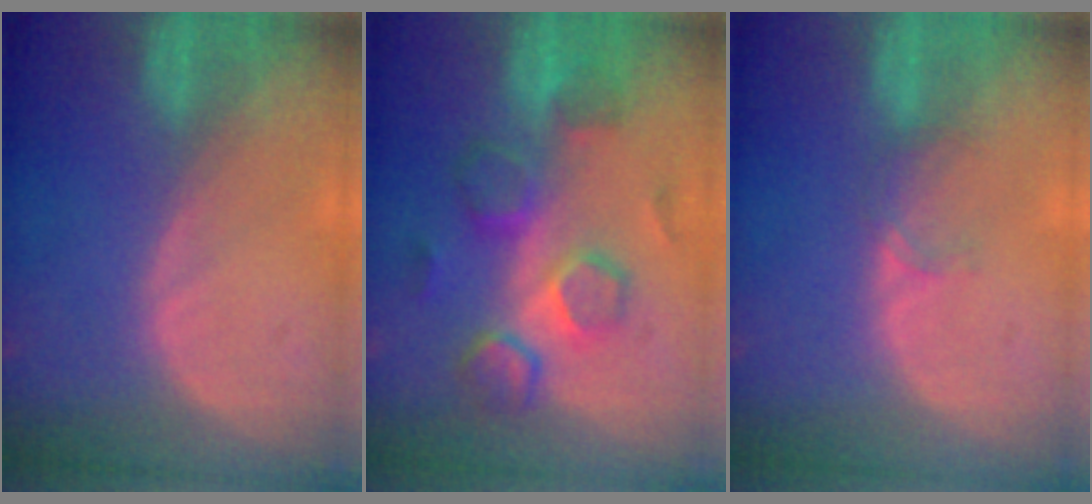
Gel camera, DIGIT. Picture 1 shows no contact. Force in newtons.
{"total": 8.3, "press": 8.2, "slide": 1.4}
{"total": 1.5, "press": 1.5, "slide": 0.2}